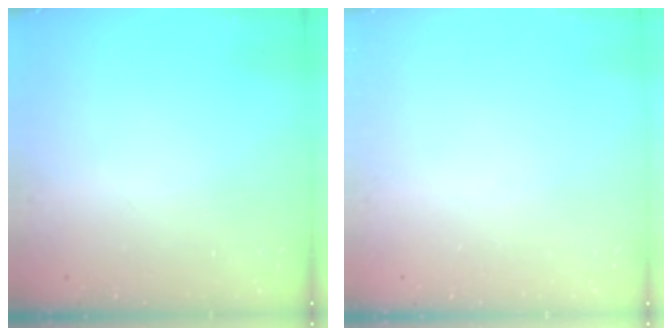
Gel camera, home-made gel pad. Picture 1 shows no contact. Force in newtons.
{"total": 0.0}